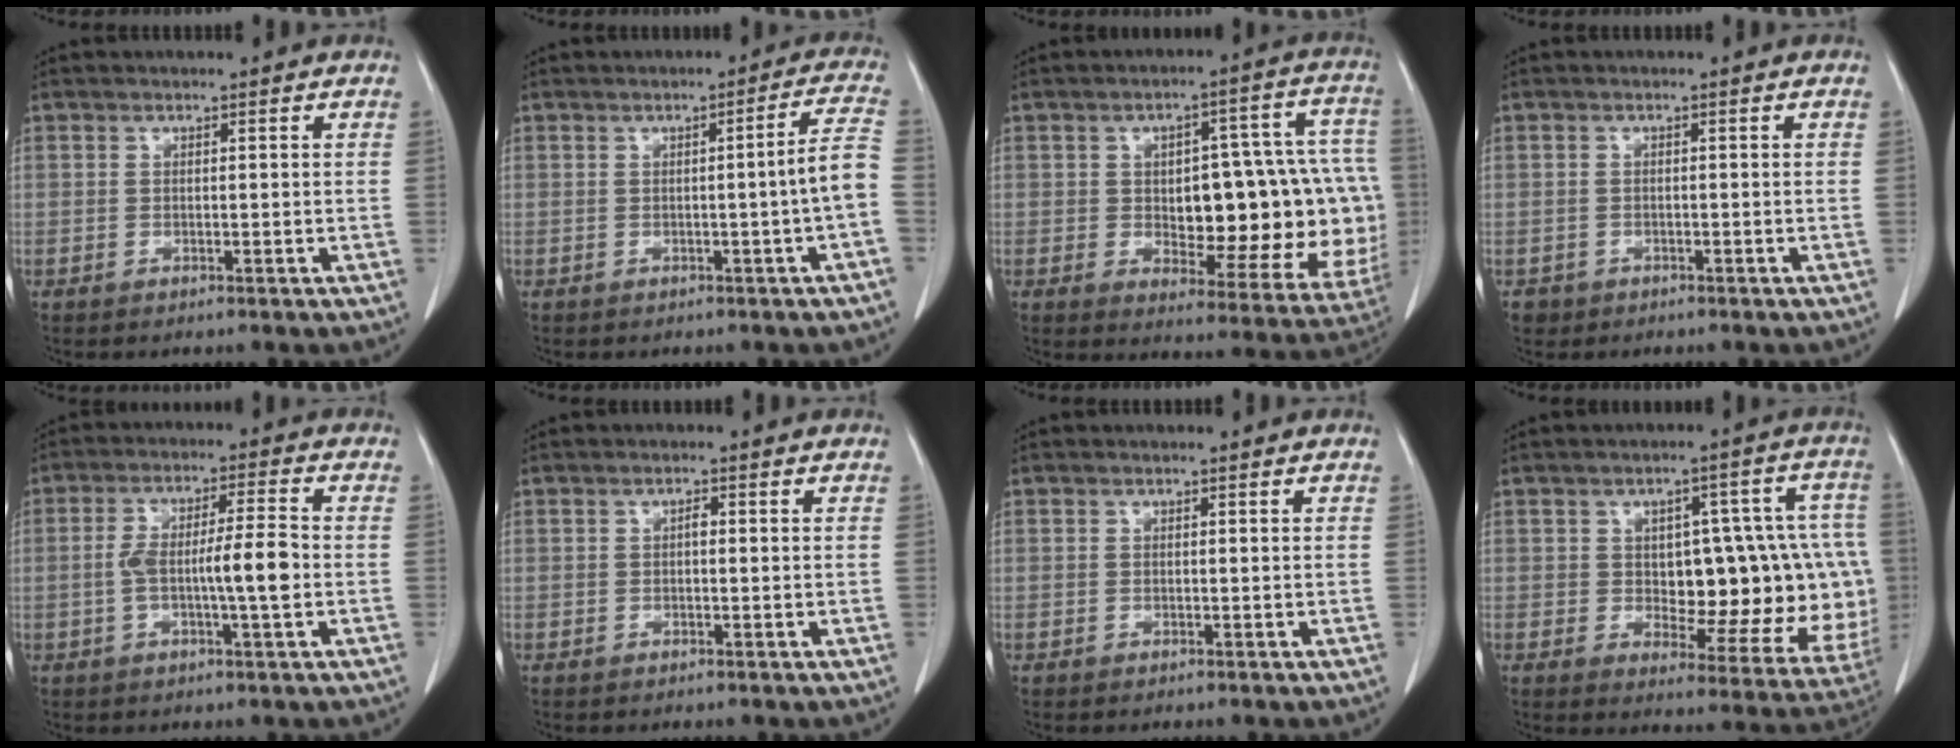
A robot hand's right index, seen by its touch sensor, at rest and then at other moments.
{"total": 5.1, "force": [-1.2, -1.0, 4.8], "torque": [-0.057, 0.008, -0.019]}
{"total": 22.5, "force": [-0.9, 8.7, 20.7], "torque": [-0.193, 0.037, 0.016]}
{"total": 1.6, "force": [-0.8, 1.4, -0.1], "torque": [-0.007, 0.005, -0.012]}
{"total": 8.2, "force": [-1.4, 0.7, 8.0], "torque": [-0.148, 0.011, -0.025]}
{"total": 0.8, "force": [0.0, 0.3, 0.7], "torque": [-0.013, 0.003, -0.002]}
{"total": 0.0}
{"total": 18.8, "force": [-0.4, 7.9, 17.1], "torque": [-0.168, 0.030, 0.016]}